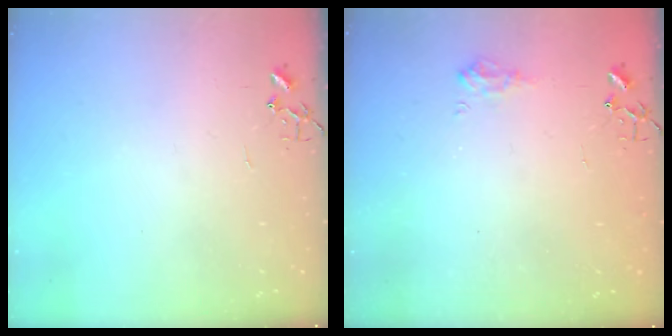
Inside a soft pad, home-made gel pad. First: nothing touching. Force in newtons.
{"total": 8.7, "press": 8.6, "slide": 0.6}